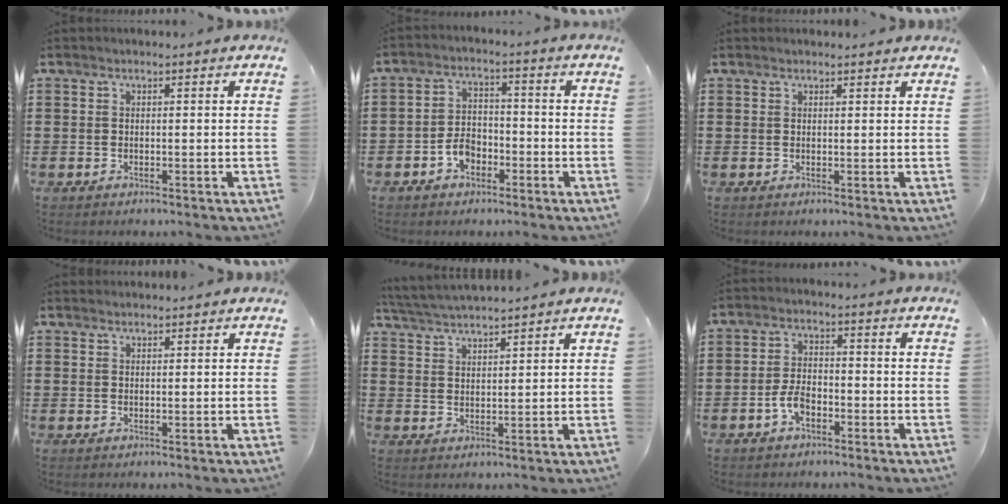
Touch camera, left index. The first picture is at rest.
{"total": 4.2, "force": [-2.3, 2.8, 2.2], "torque": [-0.047, 0.006, -0.047]}
{"total": 0.9, "force": [0.8, 0.1, 0.2], "torque": [-0.004, 0.000, 0.017]}
{"total": 1.3, "force": [1.3, 0.2, 0.1], "torque": [-0.005, 0.001, 0.025]}
{"total": 3.5, "force": [3.4, -0.3, 0.5], "torque": [-0.022, -0.012, 0.061]}
{"total": 3.9, "force": [-1.8, 1.9, 2.9], "torque": [-0.073, -0.002, -0.039]}